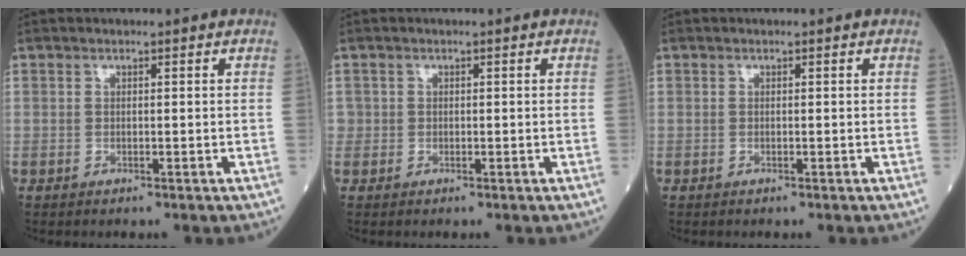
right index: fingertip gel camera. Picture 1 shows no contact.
{"total": 0.9, "force": [-0.1, 0.9, 0.0], "torque": [0.009, 0.005, -0.004]}
{"total": 0.0}